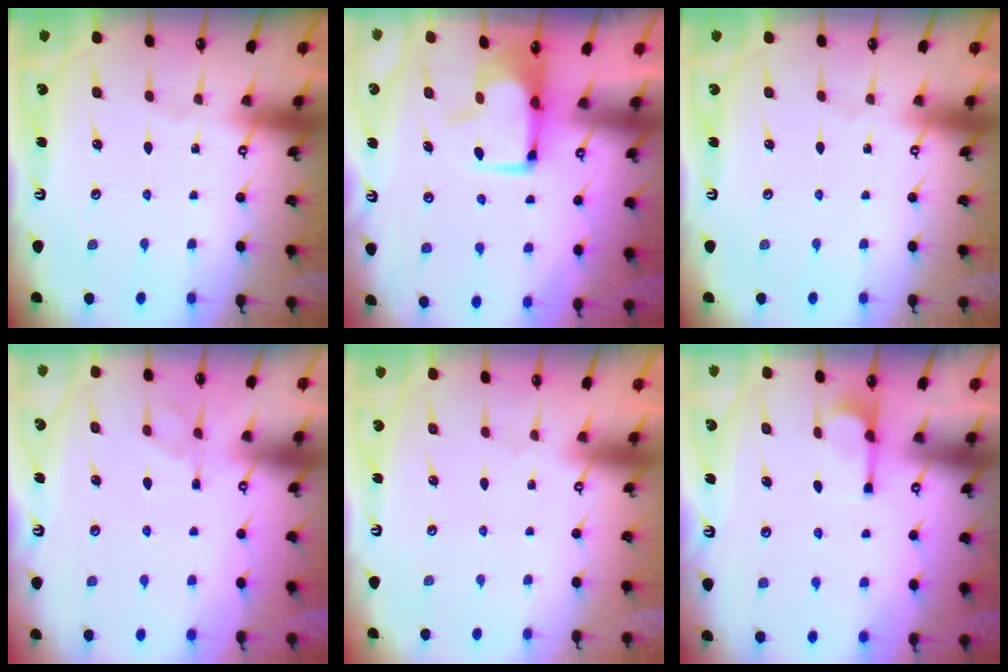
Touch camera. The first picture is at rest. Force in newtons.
{"total": 0.8, "press": 0.0, "slide": 0.8}
{"total": 0.0}
{"total": 1.2, "press": 0.5, "slide": 1.1}
{"total": 1.5, "press": 1.4, "slide": 0.6}
{"total": 1.3, "press": 1.1, "slide": 0.6}